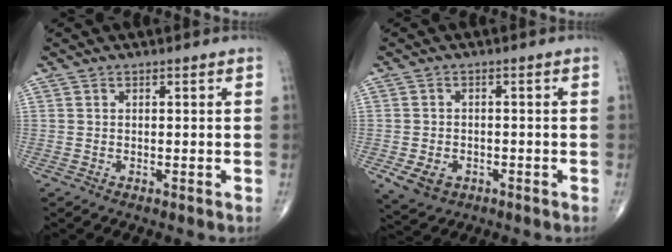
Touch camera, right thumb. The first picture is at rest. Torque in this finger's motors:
{"motor_torque": [0.59, 0.50, -0.03, -0.15, 0.20]}